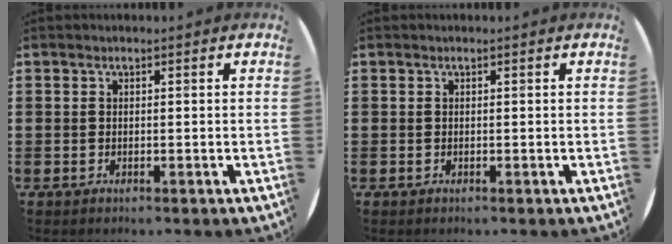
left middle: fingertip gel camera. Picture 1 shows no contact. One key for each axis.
{"total": 0.0}